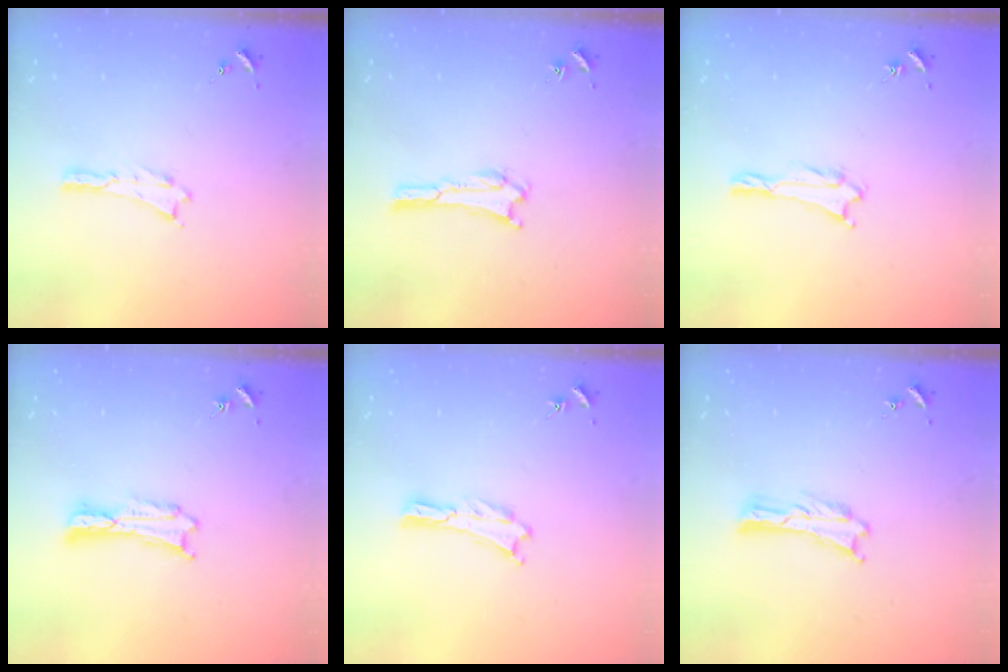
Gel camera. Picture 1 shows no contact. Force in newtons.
{"total": 1.1, "press": 1.0, "slide": 0.1}
{"total": 1.0, "press": 1.0, "slide": 0.1}
{"total": 0.6, "press": 0.6, "slide": 0.2}
{"total": 0.0}
{"total": 0.0}